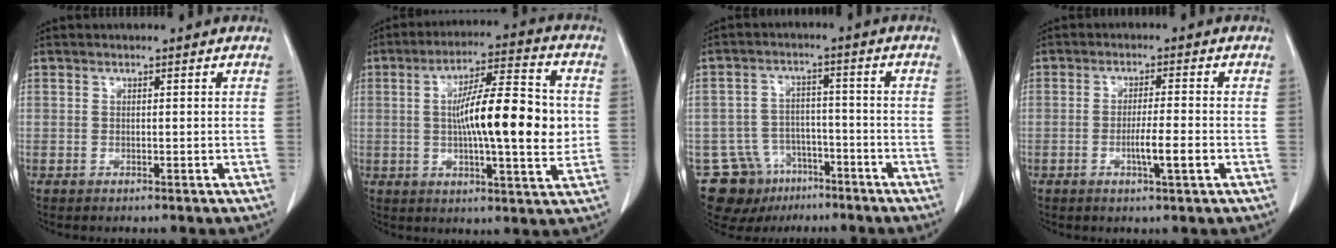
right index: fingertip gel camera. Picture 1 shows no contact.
{"total": 15.3, "force": [0.3, 2.4, 15.1], "torque": [-0.244, 0.013, 0.000]}
{"total": 11.2, "force": [-7.3, 8.1, 2.4], "torque": [-0.049, 0.029, -0.109]}
{"total": 4.6, "force": [-1.5, 0.0, 4.4], "torque": [-0.074, -0.005, -0.025]}